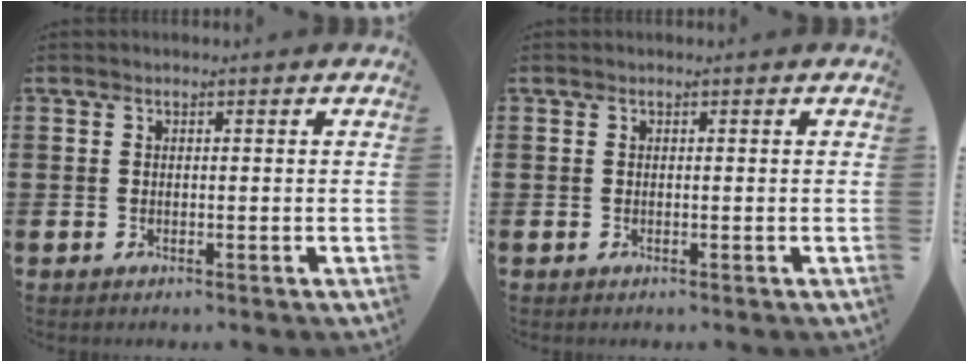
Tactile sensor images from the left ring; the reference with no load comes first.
{"total": 0.0}